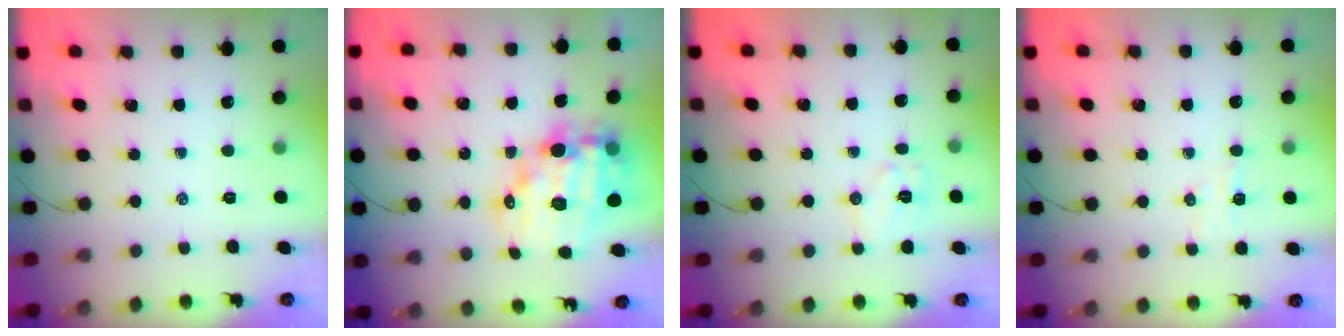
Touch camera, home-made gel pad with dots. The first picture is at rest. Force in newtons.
{"total": 16.6, "press": 16.0, "slide": 4.2}
{"total": 6.7, "press": 6.7, "slide": 0.7}
{"total": 4.3, "press": 4.2, "slide": 1.0}